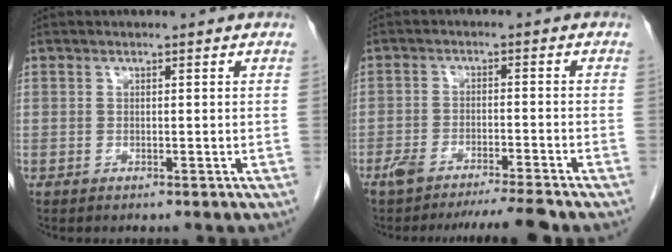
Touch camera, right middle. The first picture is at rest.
{"total": 7.7, "force": [-6.8, -0.7, 3.5], "torque": [-0.045, -0.008, -0.110]}